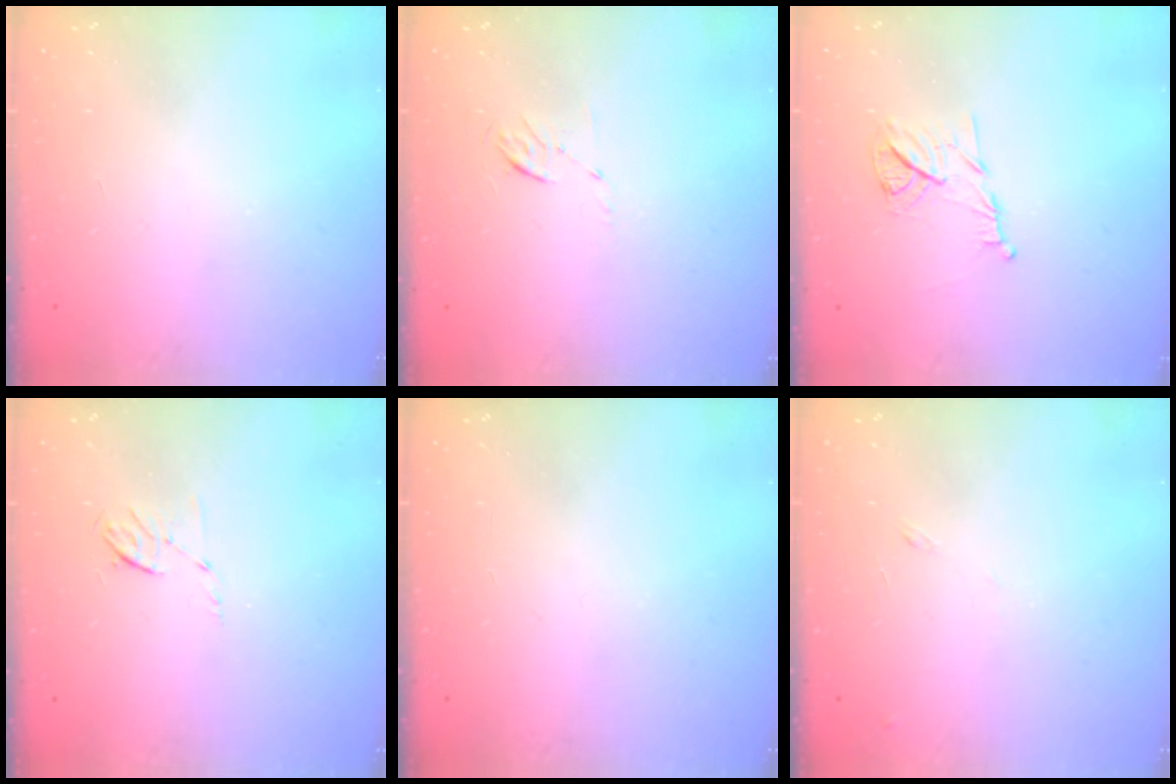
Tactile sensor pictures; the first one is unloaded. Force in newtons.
{"total": 4.0, "press": 3.7, "slide": 1.3}
{"total": 8.6, "press": 8.6, "slide": 0.7}
{"total": 4.2, "press": 3.9, "slide": 1.6}
{"total": 0.0}
{"total": 5.8, "press": 5.7, "slide": 0.8}